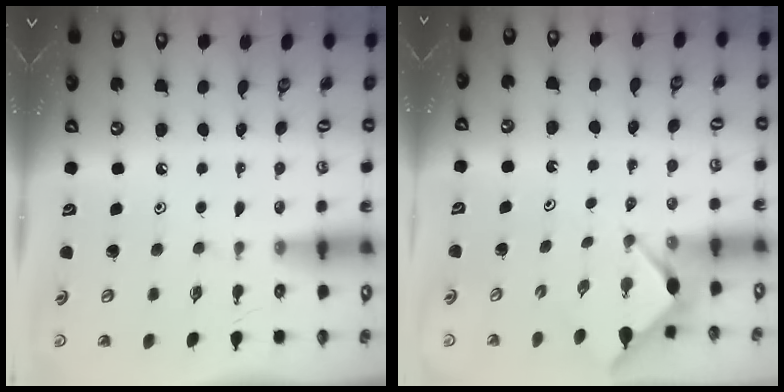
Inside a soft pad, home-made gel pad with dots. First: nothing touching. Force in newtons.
{"total": 2.9, "press": 2.9, "slide": 0.4}